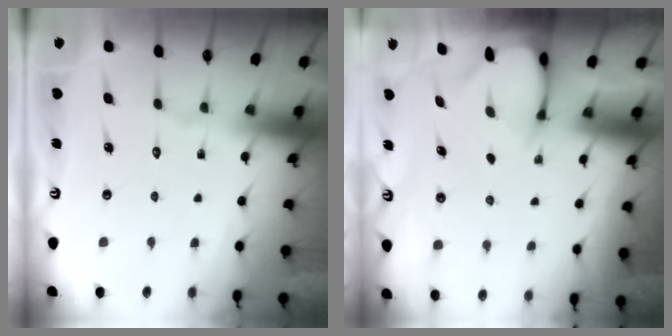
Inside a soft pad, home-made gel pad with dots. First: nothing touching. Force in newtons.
{"total": 2.5, "press": 2.5, "slide": 0.3}